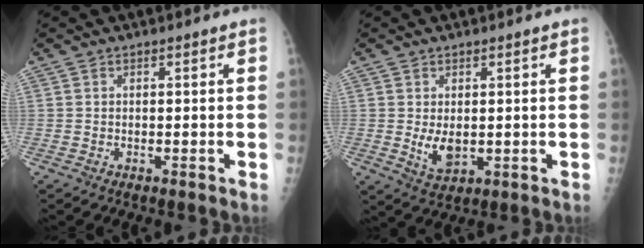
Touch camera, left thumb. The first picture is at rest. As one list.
[{"total": 4.4, "force": [0.2, 2.5, 3.6], "torque": [-0.055, -0.013, 0.016]}]